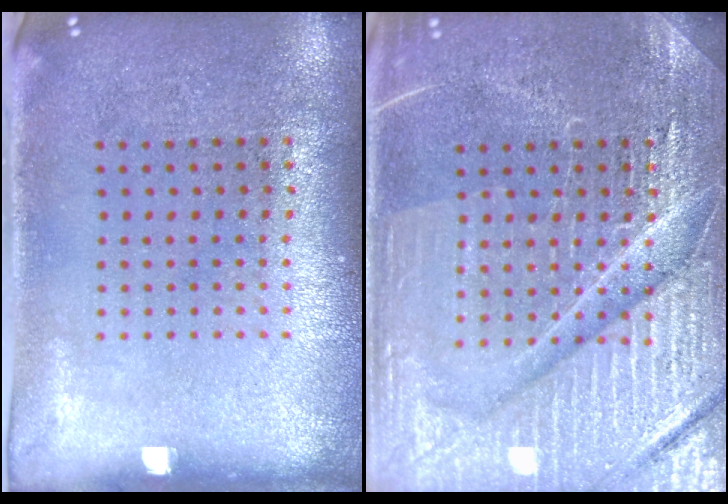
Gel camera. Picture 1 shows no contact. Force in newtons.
{"total": 7.2, "press": 7.2, "slide": 0.9}